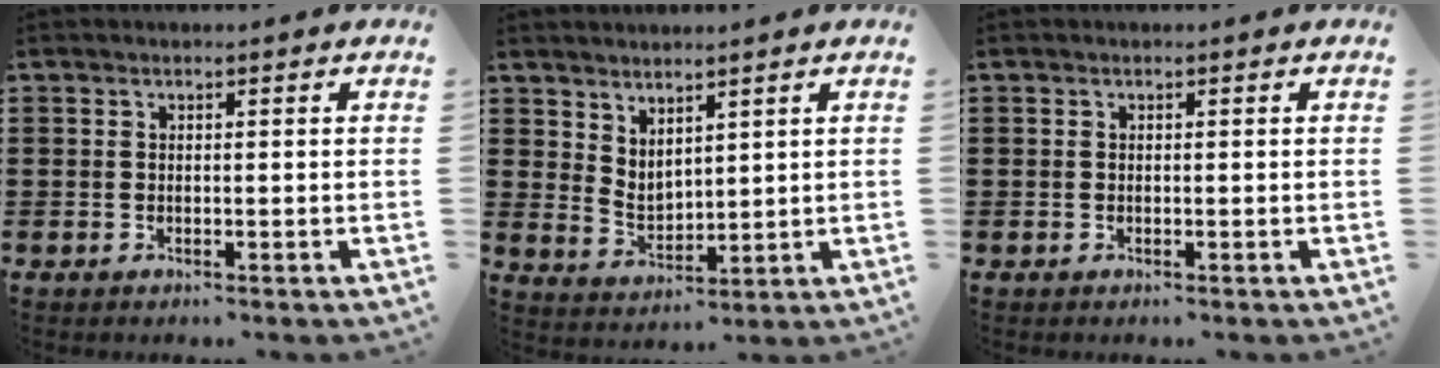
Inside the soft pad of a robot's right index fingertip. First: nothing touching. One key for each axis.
{"total": 3.4, "fx": 3.2, "fy": 1.1, "fz": 0.4, "tx": -0.018, "ty": -0.010, "tz": 0.062}
{"total": 0.0}